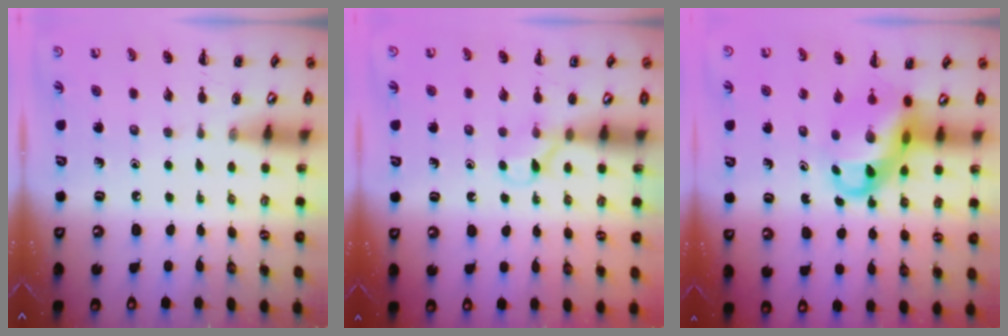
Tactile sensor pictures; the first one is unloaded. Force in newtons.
{"total": 4.2, "press": 3.9, "slide": 1.5}
{"total": 9.0, "press": 8.7, "slide": 2.4}